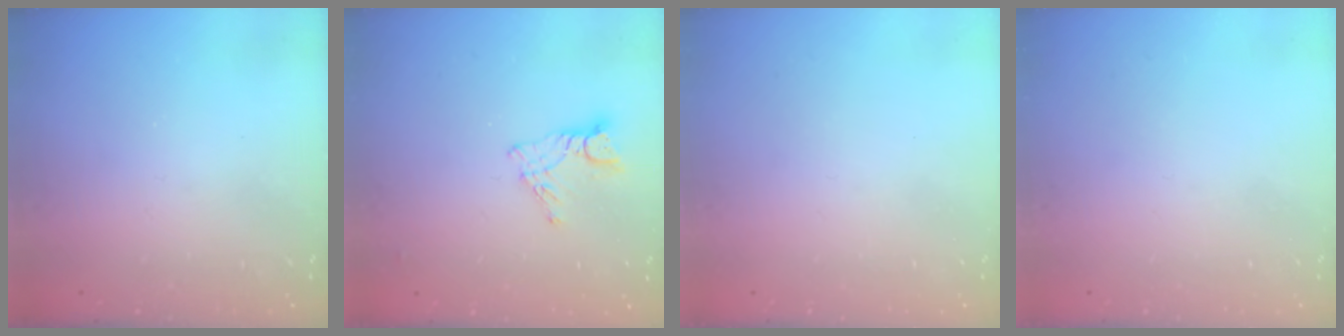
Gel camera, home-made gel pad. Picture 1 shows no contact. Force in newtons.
{"total": 7.0, "press": 7.0, "slide": 0.5}
{"total": 0.0}
{"total": 0.0}